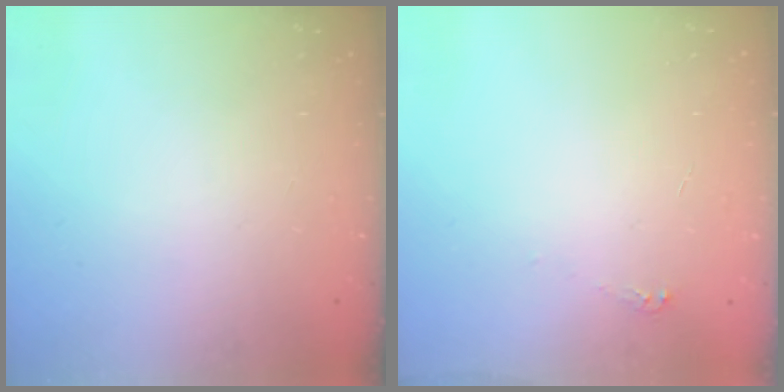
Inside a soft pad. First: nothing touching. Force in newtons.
{"total": 2.5, "press": 2.5, "slide": 0.3}